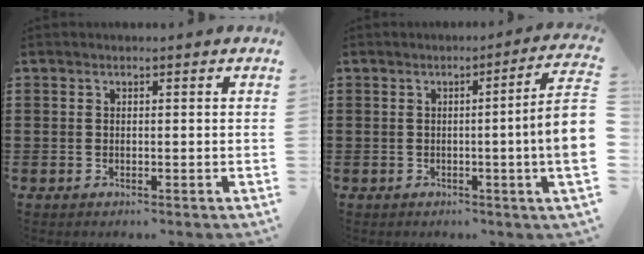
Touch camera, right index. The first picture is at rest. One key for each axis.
{"total": 6.7, "fx": -0.2, "fy": -0.8, "fz": 6.6, "tx": -0.099, "ty": -0.019, "tz": -0.007}